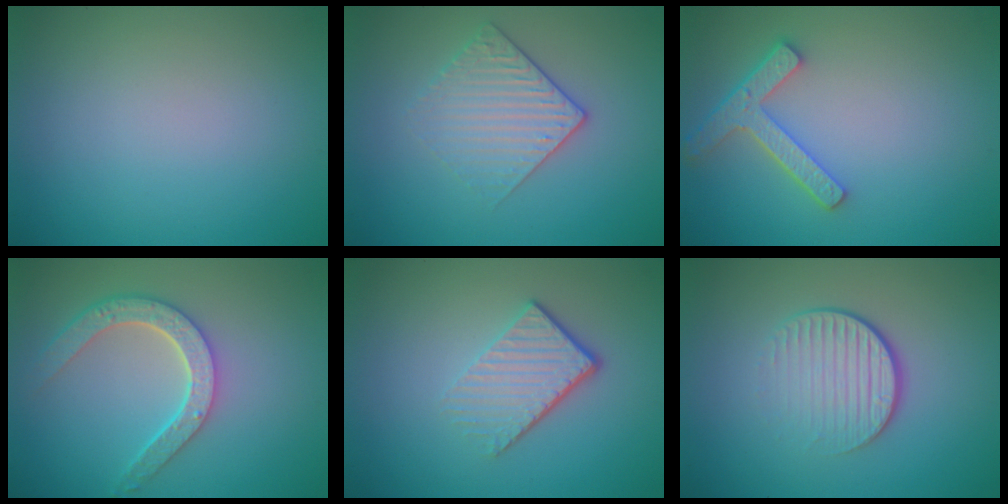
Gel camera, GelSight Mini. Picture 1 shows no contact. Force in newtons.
{"total": 3.0, "press": 2.7, "slide": 1.3}
{"total": 3.7, "press": 3.0, "slide": 2.1}
{"total": 4.8, "press": 3.8, "slide": 2.9}
{"total": 4.1, "press": 2.8, "slide": 3.0}
{"total": 4.2, "press": 2.6, "slide": 3.2}